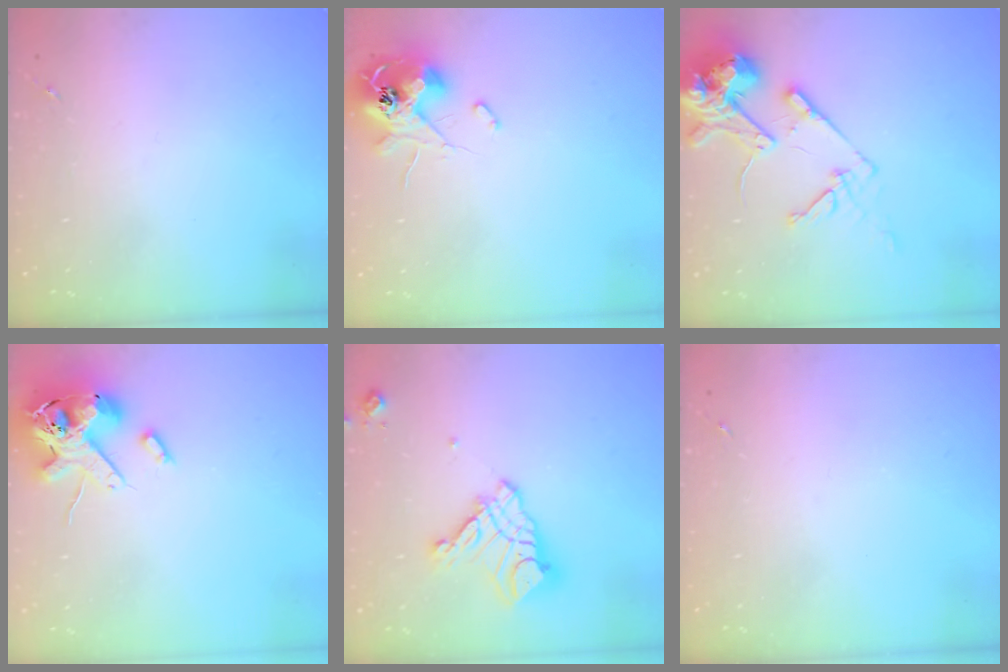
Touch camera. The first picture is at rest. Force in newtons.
{"total": 12.4, "press": 12.4, "slide": 1.0}
{"total": 16.6, "press": 16.5, "slide": 2.3}
{"total": 16.4, "press": 16.2, "slide": 2.7}
{"total": 14.4, "press": 14.3, "slide": 1.5}
{"total": 0.0}